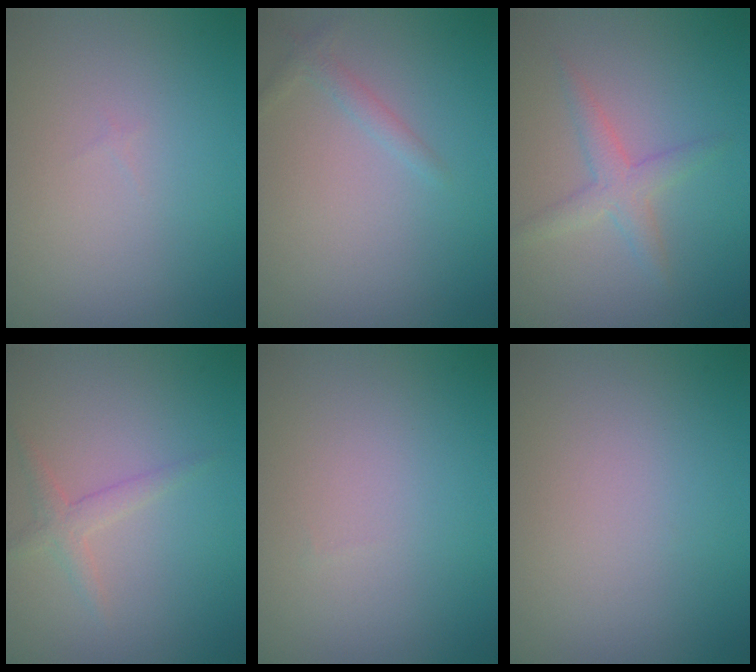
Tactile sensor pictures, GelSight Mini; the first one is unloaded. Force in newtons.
{"total": 1.1, "press": 1.1, "slide": 0.0}
{"total": 2.4, "press": 2.4, "slide": 0.0}
{"total": 1.7, "press": 1.7, "slide": 0.1}
{"total": 0.0}
{"total": 0.0}